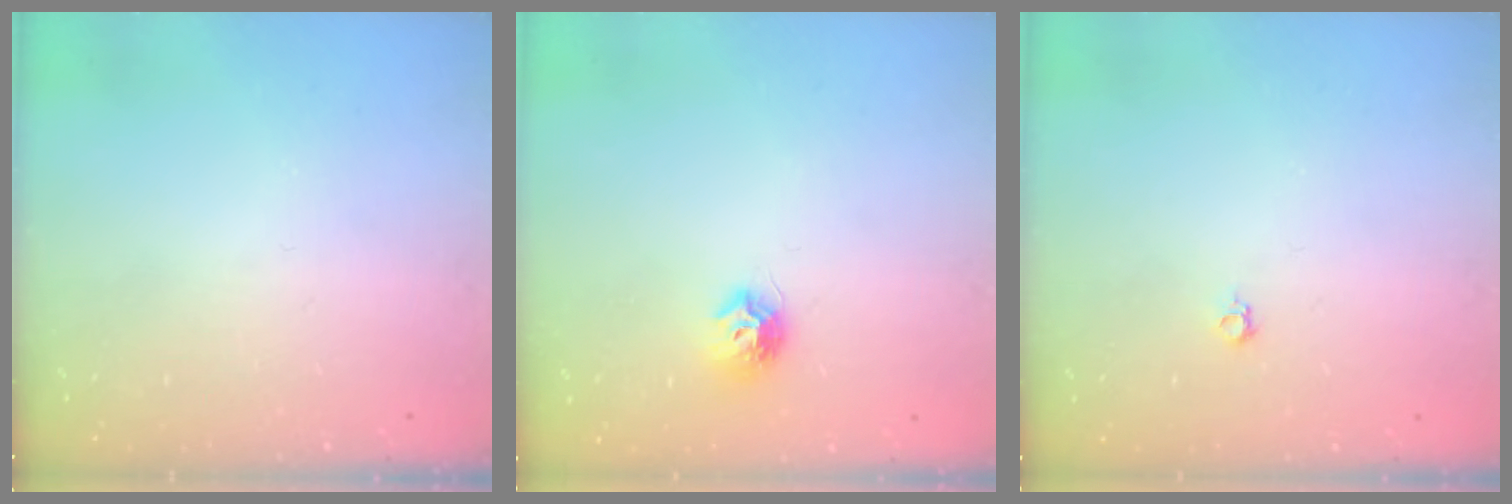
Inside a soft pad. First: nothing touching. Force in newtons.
{"total": 7.5, "press": 7.5, "slide": 0.7}
{"total": 3.5, "press": 3.4, "slide": 0.6}